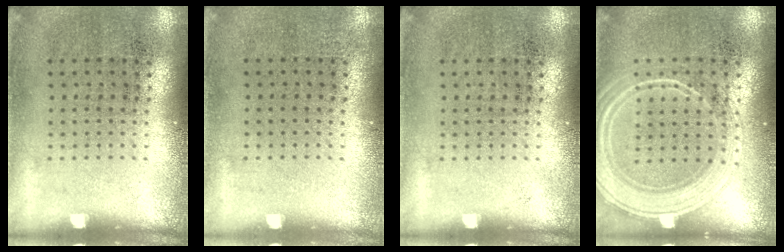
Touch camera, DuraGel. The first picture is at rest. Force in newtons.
{"total": 0.0}
{"total": 0.0}
{"total": 2.2, "press": 2.1, "slide": 0.4}